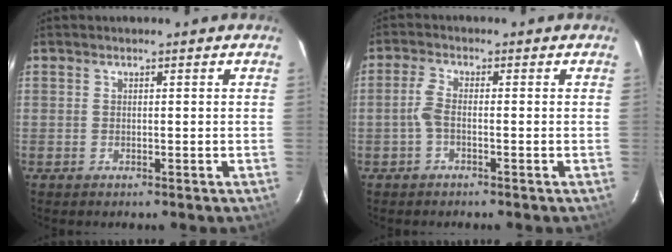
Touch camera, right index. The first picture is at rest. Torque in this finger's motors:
{"motor_torque": [0.71, -0.13, 0.23, 0.08]}